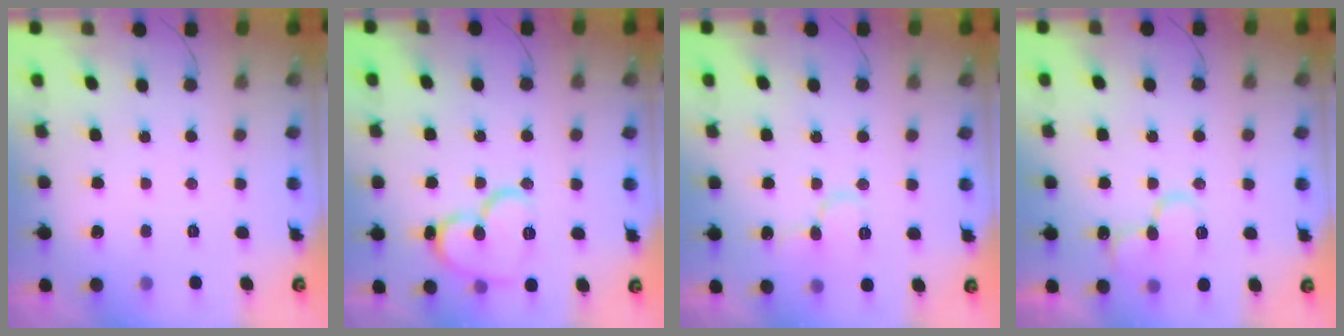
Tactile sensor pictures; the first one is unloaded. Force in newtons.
{"total": 14.6, "press": 14.4, "slide": 1.9}
{"total": 8.2, "press": 8.2, "slide": 1.1}
{"total": 12.8, "press": 12.7, "slide": 1.6}